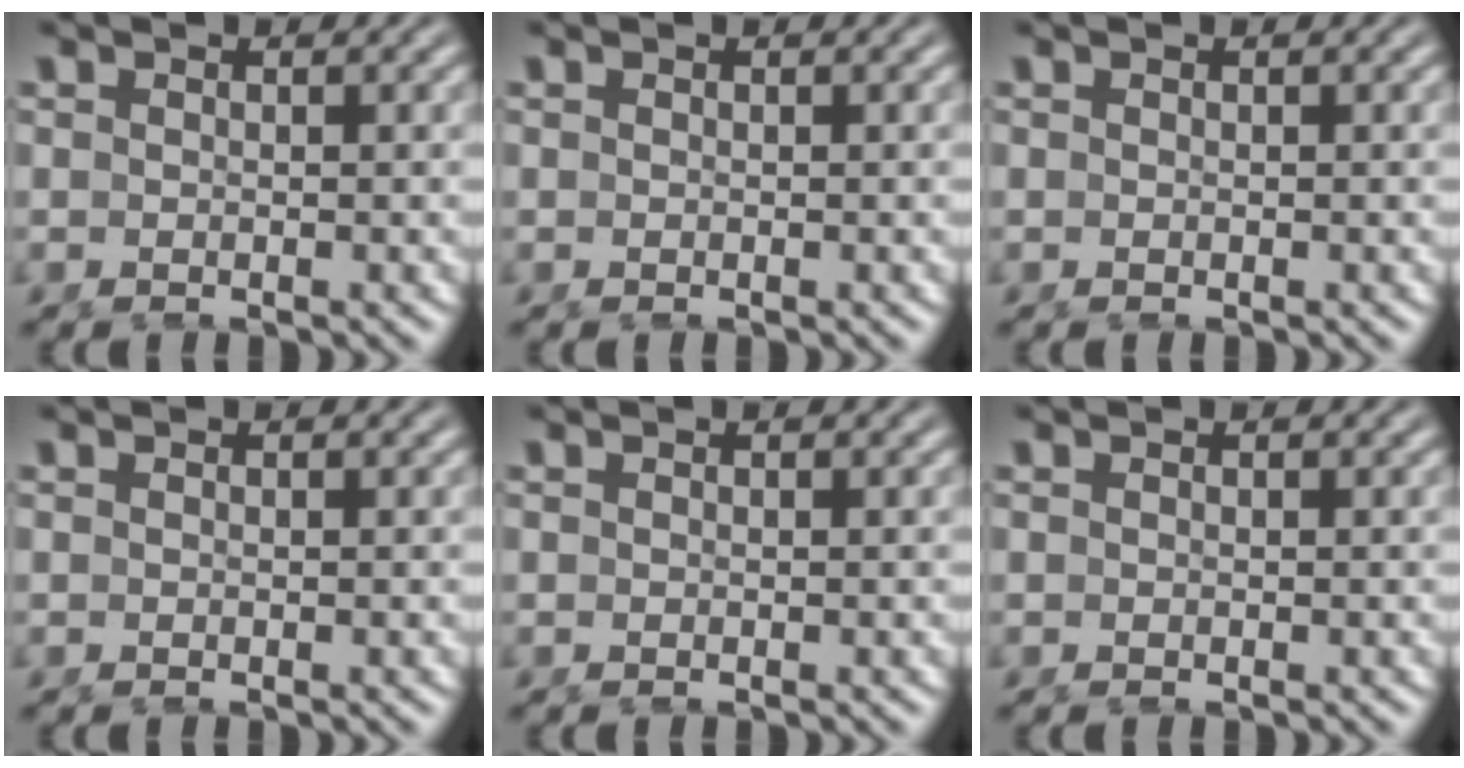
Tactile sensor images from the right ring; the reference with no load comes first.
{"total": 0.0}
{"total": 0.0}
{"total": 0.0}
{"total": 0.0}
{"total": 0.0}